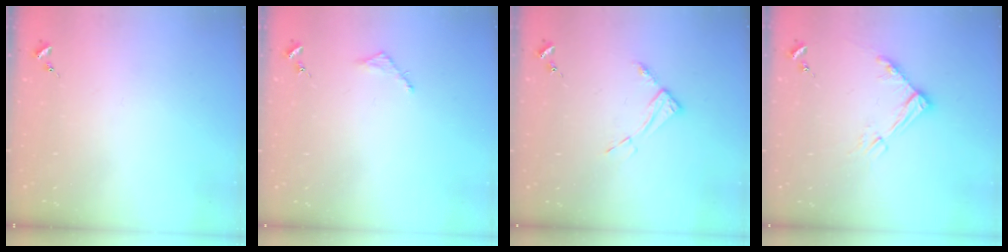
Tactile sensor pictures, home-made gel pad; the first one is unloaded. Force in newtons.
{"total": 2.5, "press": 2.5, "slide": 0.2}
{"total": 7.7, "press": 7.7, "slide": 0.6}
{"total": 9.8, "press": 9.8, "slide": 1.0}